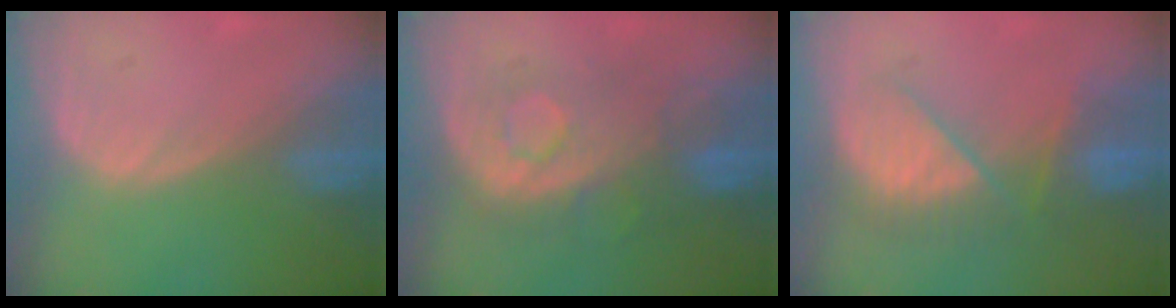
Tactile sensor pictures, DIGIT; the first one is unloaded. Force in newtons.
{"total": 8.3, "press": 8.3, "slide": 0.9}
{"total": 7.4, "press": 7.3, "slide": 1.1}